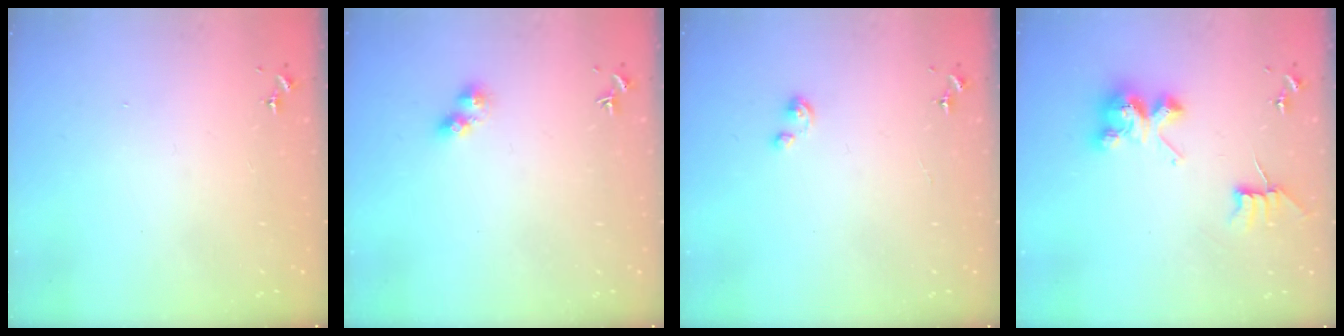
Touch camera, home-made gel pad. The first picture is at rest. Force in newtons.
{"total": 4.7, "press": 4.6, "slide": 0.8}
{"total": 2.3, "press": 2.3, "slide": 0.2}
{"total": 8.1, "press": 8.1, "slide": 0.6}